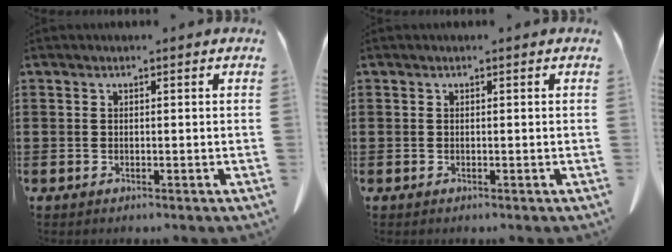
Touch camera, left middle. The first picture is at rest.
{"total": 0.0}